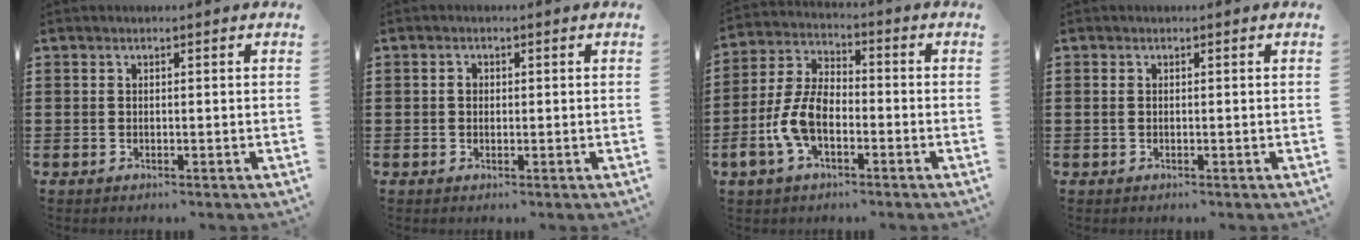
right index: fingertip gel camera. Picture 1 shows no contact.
{"total": 1.1, "force": [0.1, 0.9, 0.7], "torque": [-0.015, 0.005, 0.002]}
{"total": 8.3, "force": [-3.0, 4.5, 6.4], "torque": [-0.166, -0.004, -0.067]}
{"total": 0.6, "force": [0.1, 0.4, 0.4], "torque": [-0.010, 0.002, 0.001]}